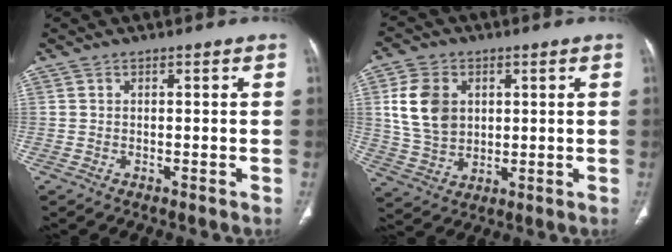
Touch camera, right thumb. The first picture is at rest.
{"total": 10.8, "force": [2.5, 8.3, 6.5], "torque": [-0.106, -0.006, 0.054]}